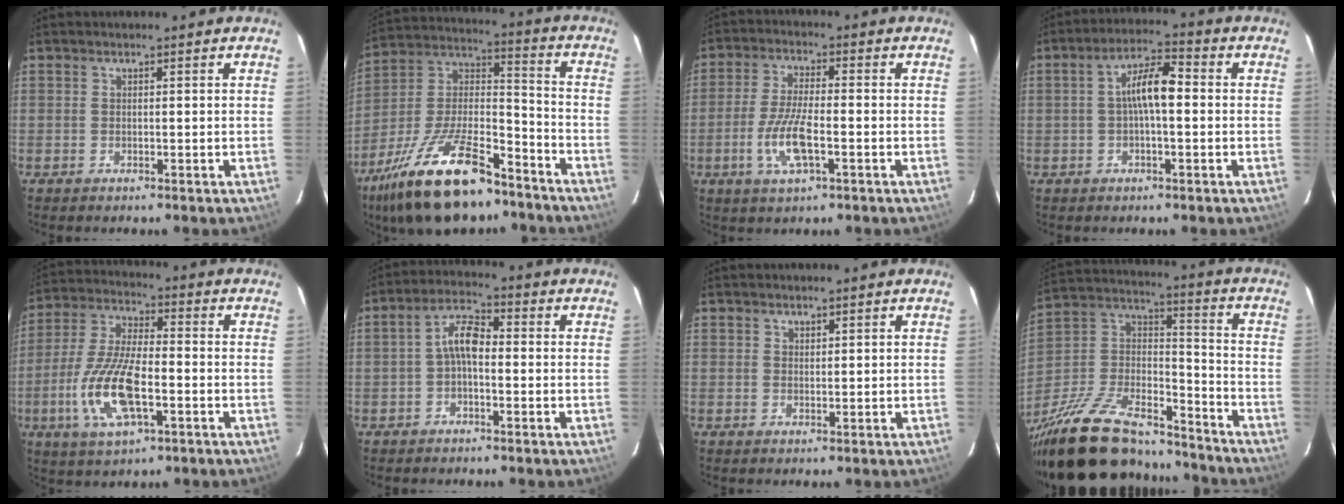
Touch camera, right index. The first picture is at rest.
{"total": 23.5, "force": [-15.5, 8.8, 15.2], "torque": [-0.300, -0.008, -0.263]}
{"total": 8.7, "force": [-2.9, 2.3, 7.9], "torque": [-0.165, -0.005, -0.058]}
{"total": 7.1, "force": [-0.1, 2.0, 6.8], "torque": [-0.125, 0.018, -0.003]}
{"total": 14.8, "force": [-4.6, 5.5, 13.0], "torque": [-0.278, -0.008, -0.086]}
{"total": 5.1, "force": [-0.9, 2.3, 4.4], "torque": [-0.089, 0.020, -0.019]}
{"total": 1.0, "force": [0.8, 0.5, 0.1], "torque": [-0.002, 0.002, 0.015]}
{"total": 26.9, "force": [-20.3, 10.4, 14.1], "torque": [-0.286, 0.011, -0.322]}